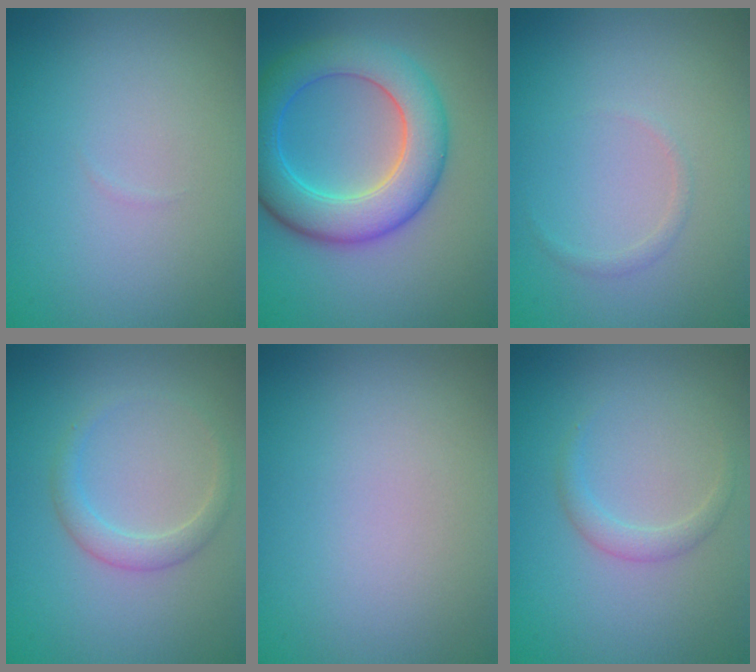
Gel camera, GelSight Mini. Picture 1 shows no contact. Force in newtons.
{"total": 7.7, "press": 7.7, "slide": 0.1}
{"total": 0.7, "press": 0.7, "slide": 0.1}
{"total": 1.9, "press": 1.9, "slide": 0.1}
{"total": 0.0}
{"total": 1.4, "press": 1.4, "slide": 0.1}